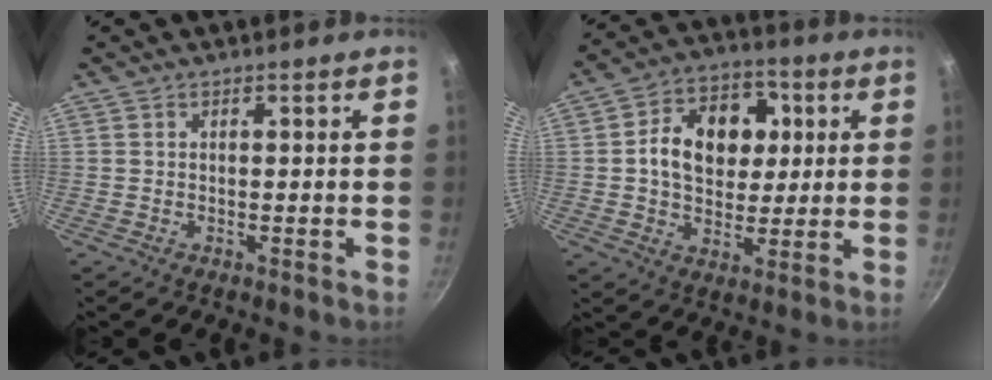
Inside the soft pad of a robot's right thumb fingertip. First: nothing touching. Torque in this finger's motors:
{"motor_torque": [-1.07, 1.46, 0.50, 0.59, 0.08]}